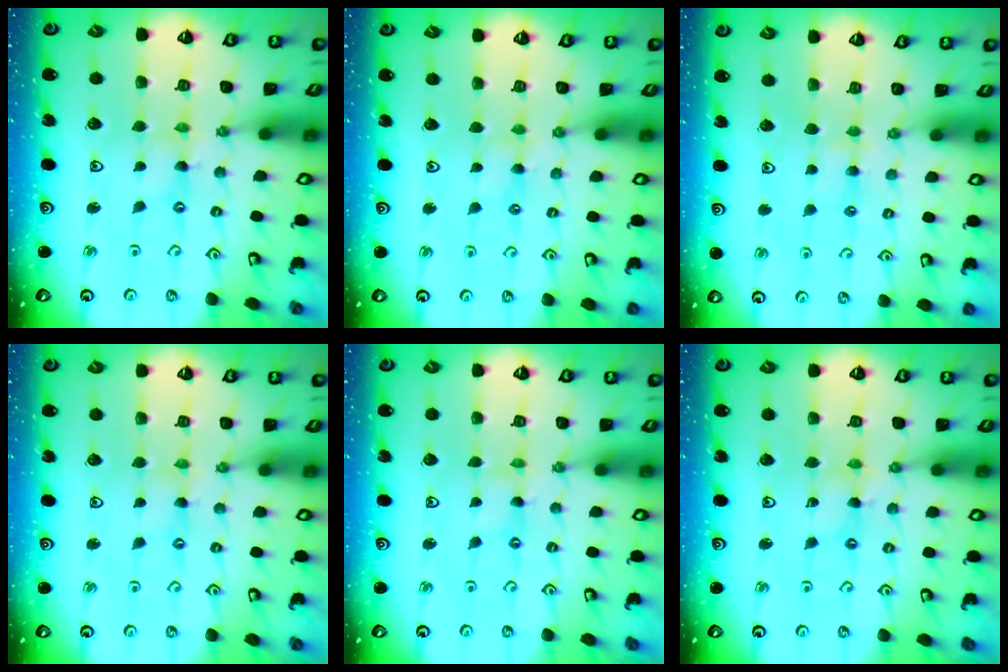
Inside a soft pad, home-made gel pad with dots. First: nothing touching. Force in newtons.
{"total": 2.3, "press": 2.3, "slide": 0.4}
{"total": 2.9, "press": 2.9, "slide": 0.5}
{"total": 1.3, "press": 1.3, "slide": 0.3}
{"total": 0.0}
{"total": 1.3, "press": 1.3, "slide": 0.3}